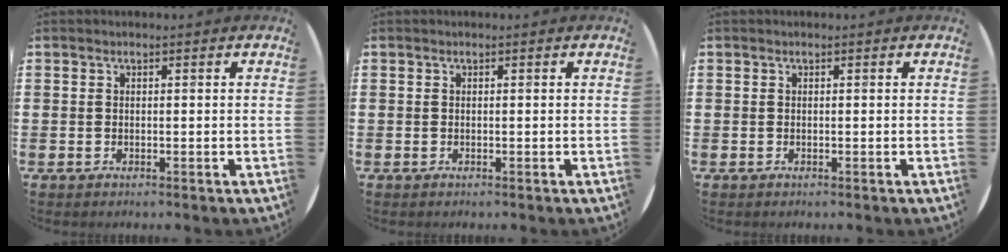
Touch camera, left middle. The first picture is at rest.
{"total": 0.0}
{"total": 0.0}